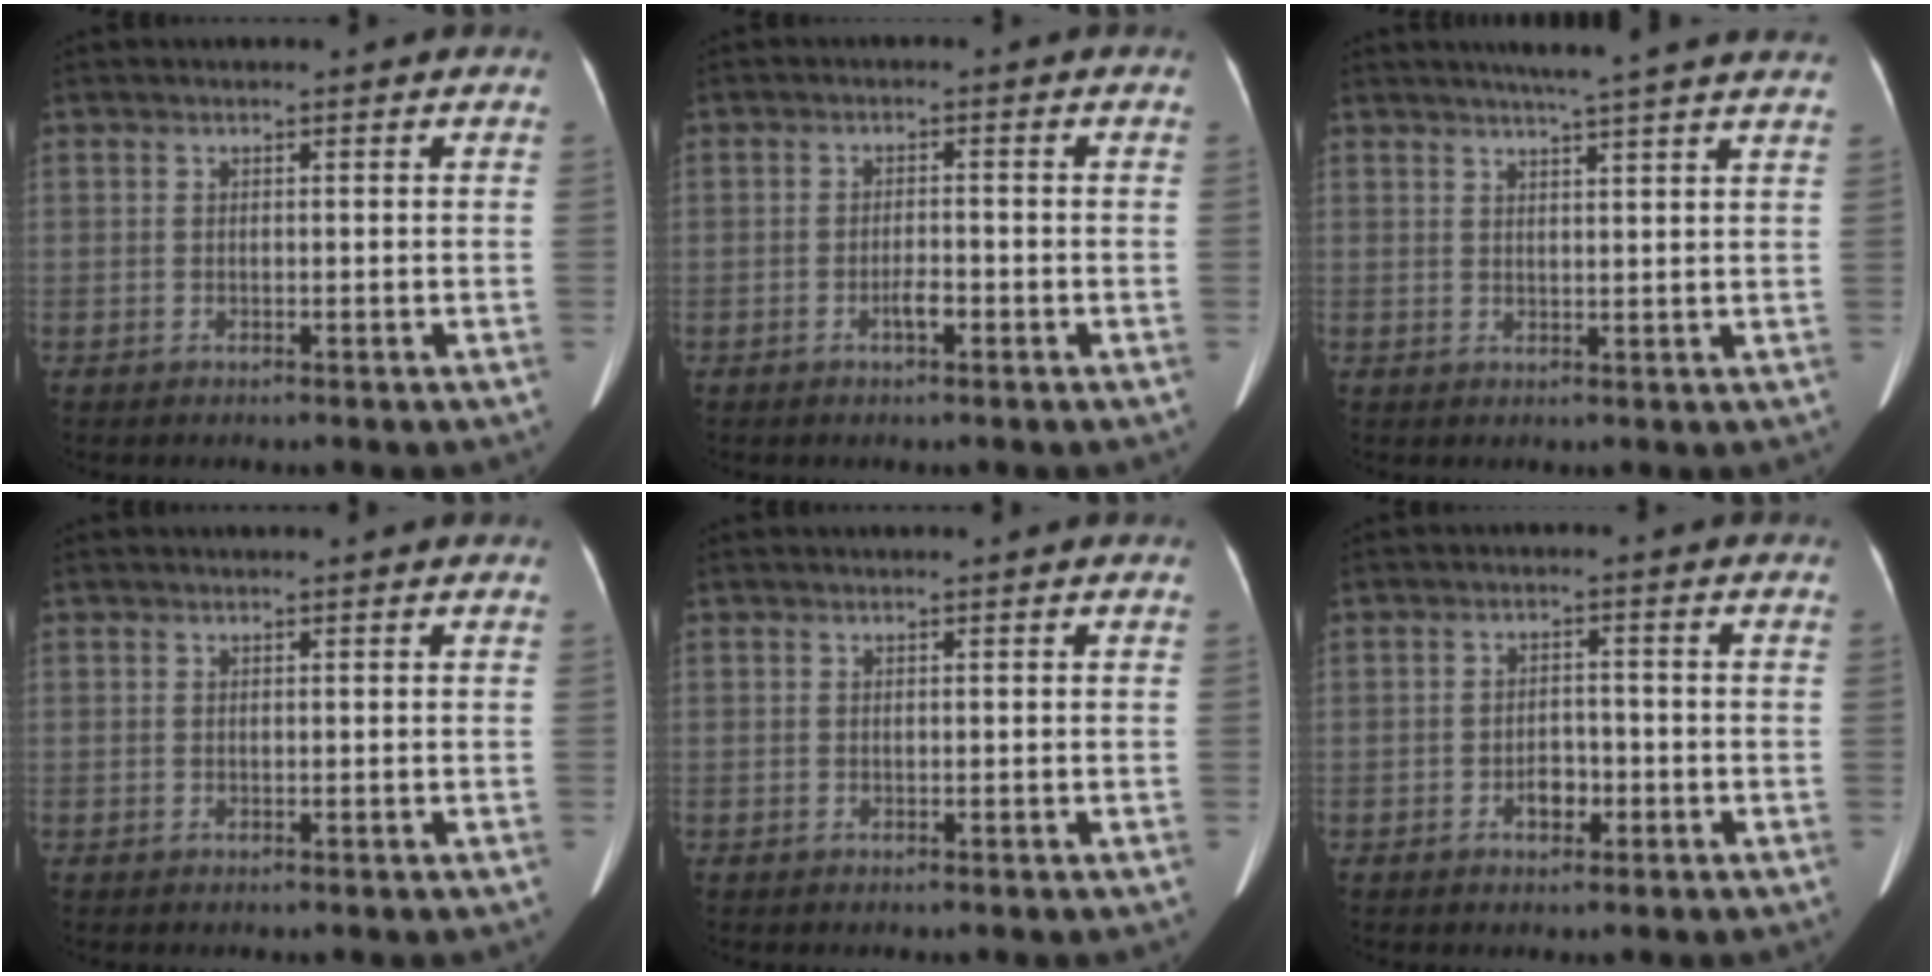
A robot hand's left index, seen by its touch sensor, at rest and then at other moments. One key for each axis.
{"total": 2.0, "fx": -1.2, "fy": 0.5, "fz": 1.6, "tx": -0.030, "ty": 0.001, "tz": -0.019}
{"total": 12.2, "fx": 10.6, "fy": -0.5, "fz": 6.1, "tx": -0.089, "ty": 0.006, "tz": 0.118}
{"total": 0.7, "fx": 0.6, "fy": 0.0, "fz": 0.2, "tx": -0.005, "ty": 0.013, "tz": 0.009}
{"total": 0.0}
{"total": 2.9, "fx": -1.4, "fy": 1.7, "fz": 1.8, "tx": -0.031, "ty": 0.005, "tz": -0.021}